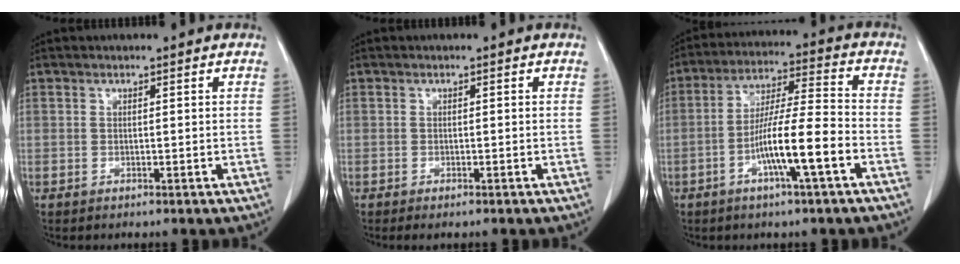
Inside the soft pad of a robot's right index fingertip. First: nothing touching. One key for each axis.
{"total": 1.5, "fx": -1.1, "fy": 0.3, "fz": 1.0, "tx": -0.012, "ty": -0.002, "tz": -0.014}
{"total": 11.1, "fx": -4.3, "fy": 0.2, "fz": 10.2, "tx": -0.191, "ty": 0.006, "tz": -0.080}